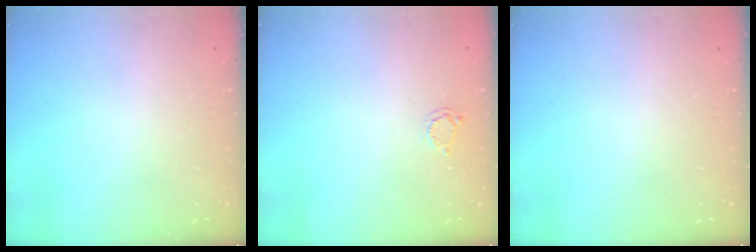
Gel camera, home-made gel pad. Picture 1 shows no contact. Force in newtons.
{"total": 2.5, "press": 2.5, "slide": 0.4}
{"total": 0.0}